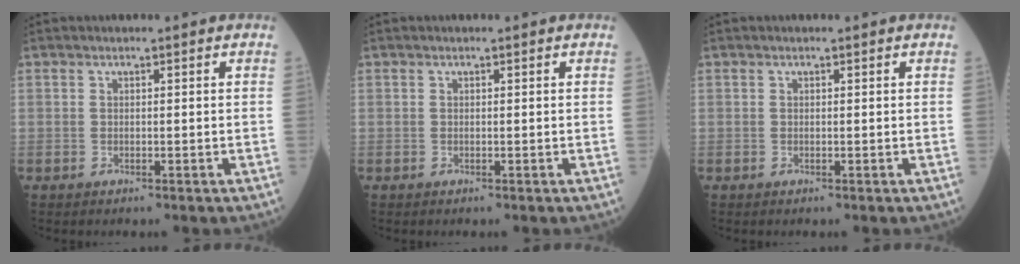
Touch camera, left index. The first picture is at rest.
{"total": 0.0}
{"total": 0.0}